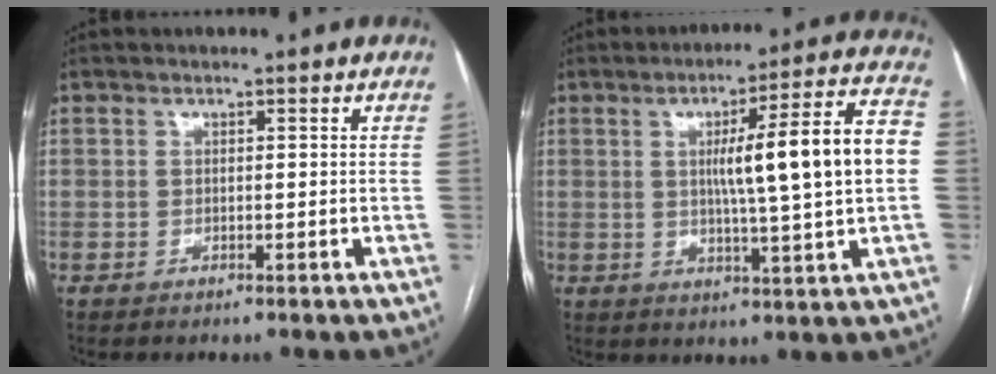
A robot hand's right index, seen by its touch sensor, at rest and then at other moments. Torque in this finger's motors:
{"motor_torque": [1.34, 0.80, 0.36, 0.12]}